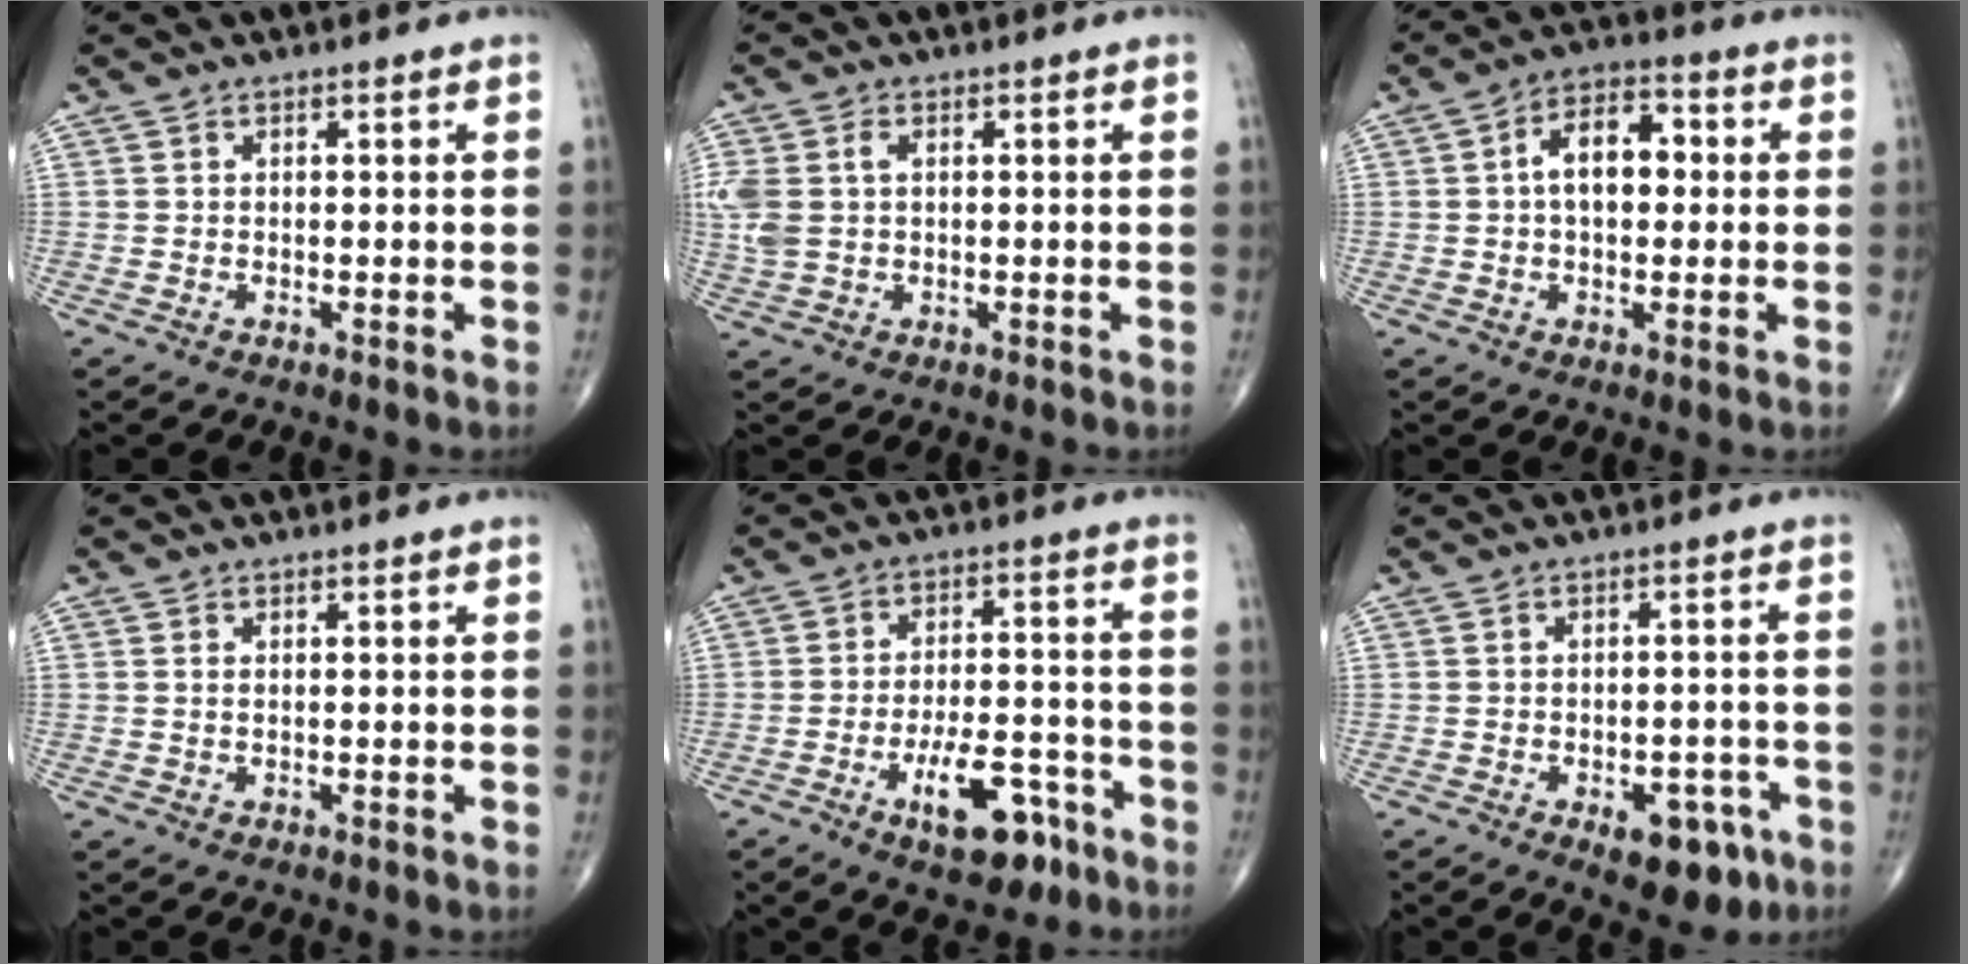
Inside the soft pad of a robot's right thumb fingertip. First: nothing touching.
{"total": 6.7, "force": [1.0, 4.5, 4.9], "torque": [-0.133, 0.017, 0.028]}
{"total": 9.1, "force": [0.8, 5.5, 7.2], "torque": [-0.102, 0.024, 0.006]}
{"total": 0.6, "force": [0.2, 0.3, 0.5], "torque": [-0.013, 0.002, 0.005]}
{"total": 11.1, "force": [-6.0, 4.9, 8.0], "torque": [-0.109, 0.035, -0.090]}
{"total": 8.6, "force": [-4.3, 4.7, 5.8], "torque": [-0.048, 0.022, -0.048]}